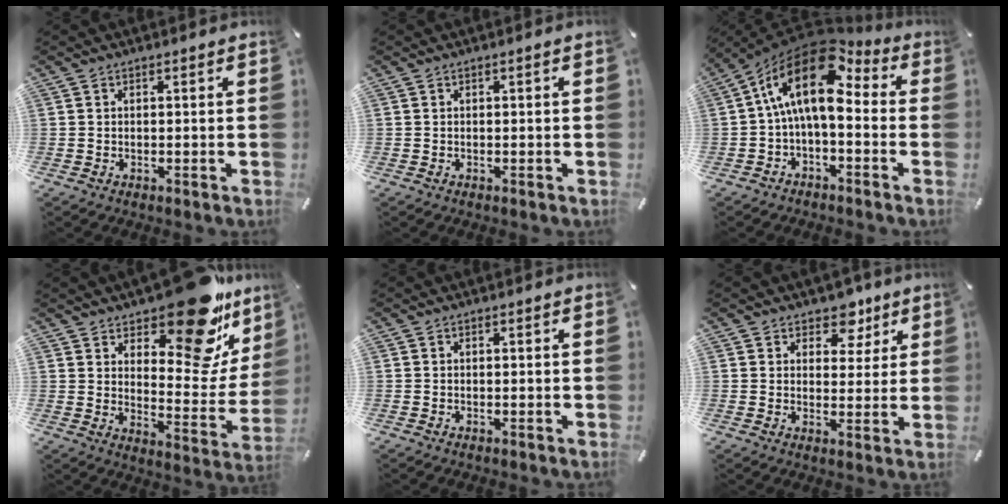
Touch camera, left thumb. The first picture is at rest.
{"total": 0.0}
{"total": 16.7, "force": [3.8, 8.6, 13.8], "torque": [-0.275, -0.015, 0.060]}
{"total": 20.8, "force": [15.2, 8.9, 11.1], "torque": [-0.128, -0.124, 0.250]}
{"total": 0.0}
{"total": 6.5, "force": [4.3, 4.7, 1.5], "torque": [0.003, -0.031, 0.067]}